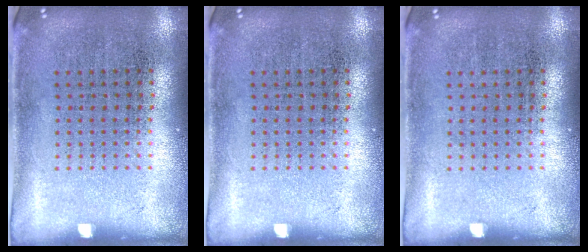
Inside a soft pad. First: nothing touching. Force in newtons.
{"total": 0.0}
{"total": 0.0}